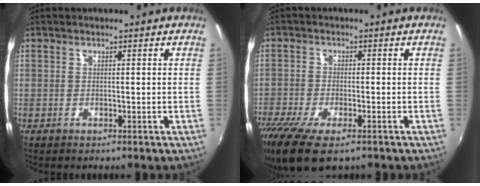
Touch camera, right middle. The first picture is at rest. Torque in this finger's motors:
{"motor_torque": [1.28, -0.85, 0.38, 0.18]}